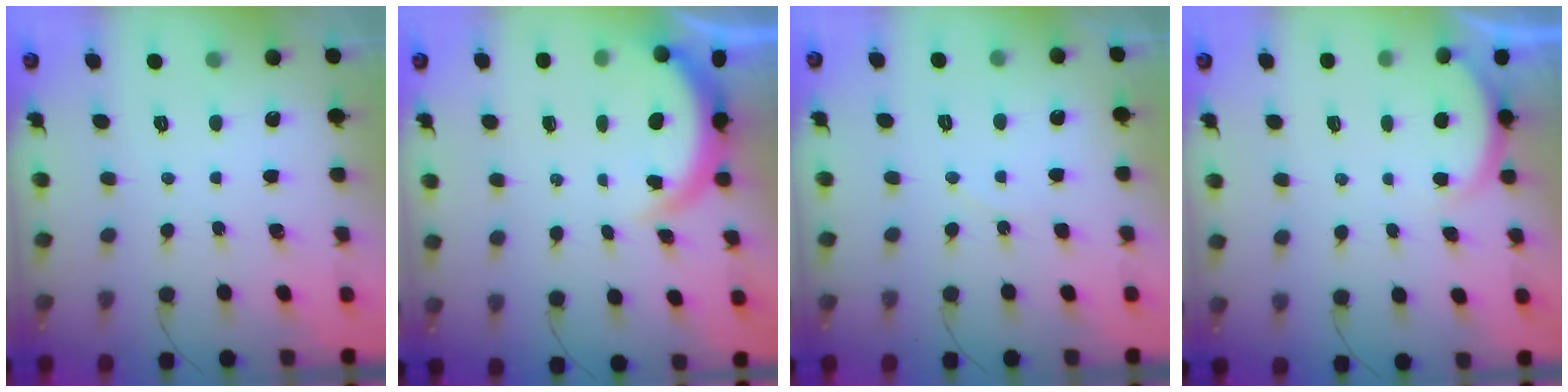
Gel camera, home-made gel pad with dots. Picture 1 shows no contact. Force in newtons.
{"total": 3.9, "press": 3.7, "slide": 1.5}
{"total": 4.8, "press": 4.8, "slide": 0.6}
{"total": 2.4, "press": 2.4, "slide": 0.6}